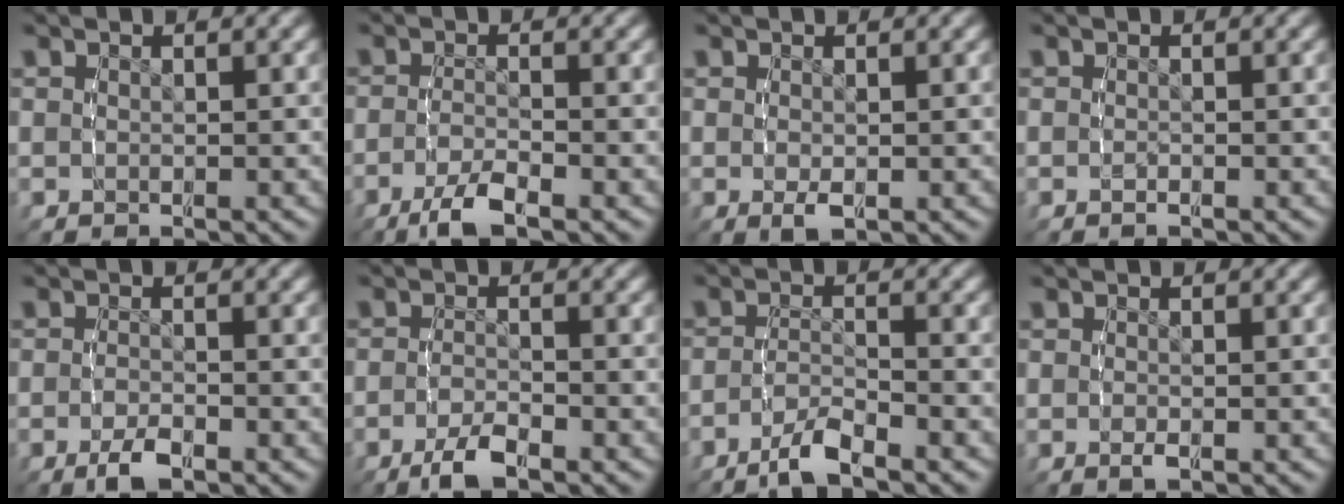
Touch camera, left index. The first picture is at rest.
{"total": 3.7, "force": [-2.6, 1.0, 2.5], "torque": [-0.055, -0.008, -0.045]}
{"total": 1.2, "force": [-0.3, 0.3, 1.2], "torque": [-0.026, -0.008, 0.001]}
{"total": 0.0}
{"total": 2.4, "force": [-1.5, 1.0, 1.6], "torque": [-0.035, 0.001, -0.032]}
{"total": 3.1, "force": [-2.2, 1.0, 1.9], "torque": [-0.043, -0.002, -0.042]}
{"total": 3.5, "force": [-2.7, 0.7, 2.0], "torque": [-0.042, -0.004, -0.048]}
{"total": 0.7, "force": [-0.2, 0.0, 0.6], "torque": [-0.016, 0.000, -0.004]}